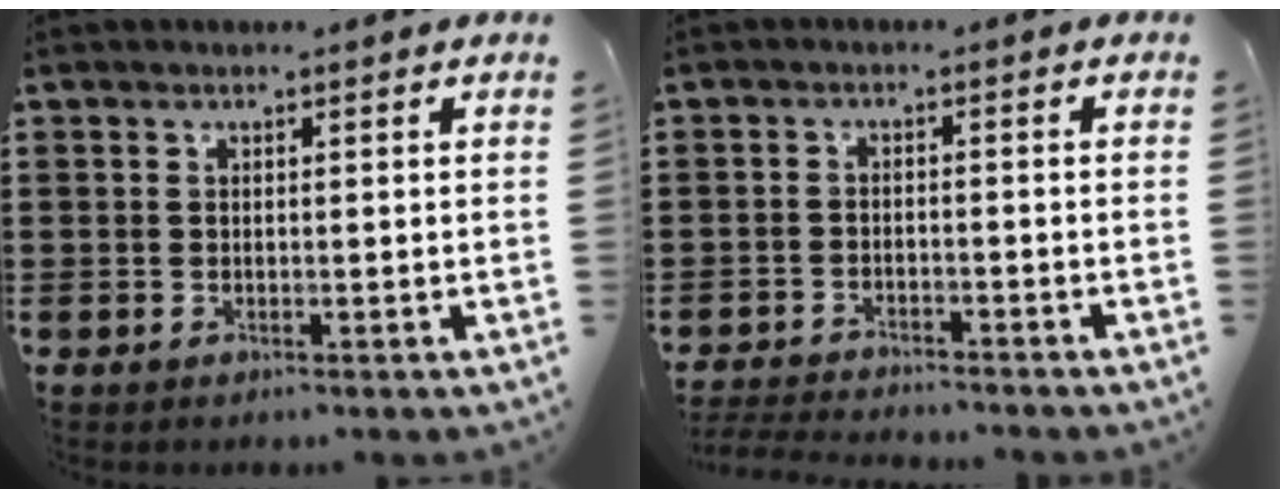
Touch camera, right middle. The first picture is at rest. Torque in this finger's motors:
{"motor_torque": [0.22, -0.14, 0.04, 0.01]}